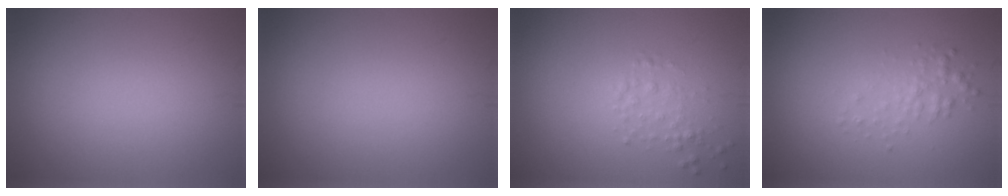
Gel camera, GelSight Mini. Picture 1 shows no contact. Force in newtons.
{"total": 0.0}
{"total": 1.4, "press": 1.4, "slide": 0.1}
{"total": 1.6, "press": 1.6, "slide": 0.0}